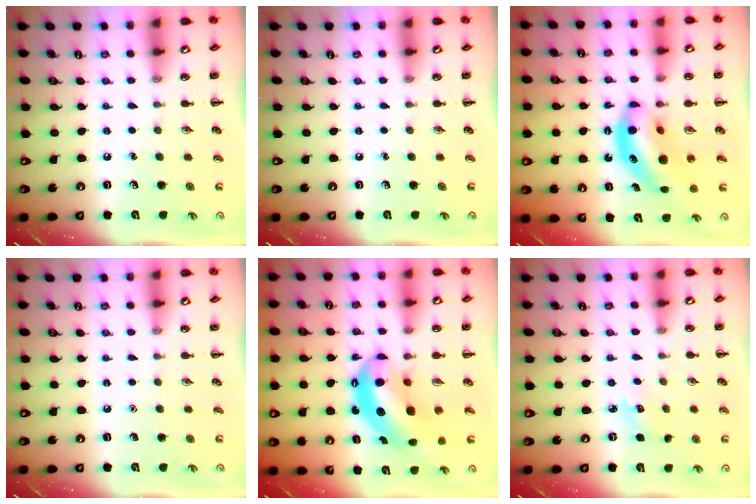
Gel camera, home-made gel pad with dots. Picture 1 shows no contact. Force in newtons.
{"total": 0.0}
{"total": 11.5, "press": 11.2, "slide": 2.9}
{"total": 1.5, "press": 1.5, "slide": 0.1}
{"total": 9.7, "press": 9.4, "slide": 2.4}
{"total": 4.5, "press": 4.3, "slide": 1.3}